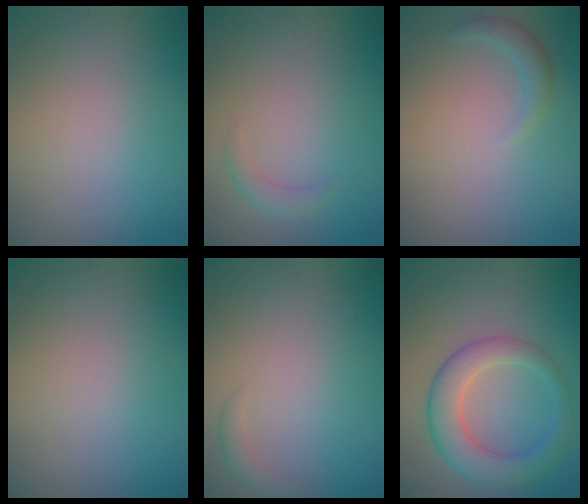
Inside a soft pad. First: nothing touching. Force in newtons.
{"total": 1.4, "press": 1.4, "slide": 0.0}
{"total": 1.6, "press": 1.6, "slide": 0.1}
{"total": 0.0}
{"total": 1.1, "press": 1.1, "slide": 0.1}
{"total": 5.6, "press": 5.6, "slide": 0.1}